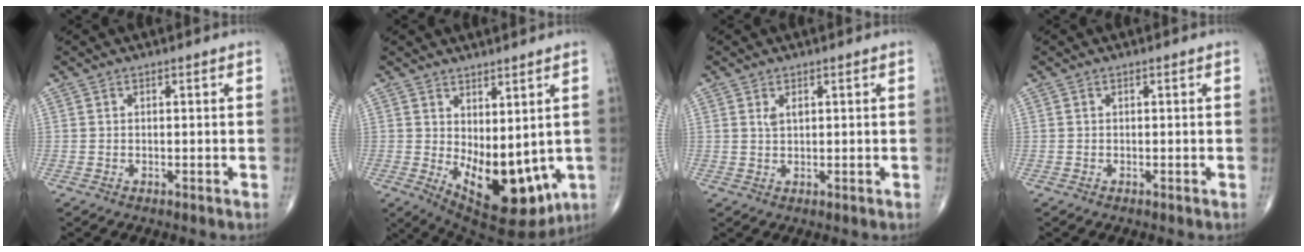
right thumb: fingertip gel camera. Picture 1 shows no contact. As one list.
[{"total": 14.4, "force": [-1.2, 7.2, 12.3], "torque": [-0.164, -0.025, 0.010]}, {"total": 1.7, "force": [0.8, 0.8, 1.3], "torque": [-0.025, 0.000, 0.019]}, {"total": 0.0}]